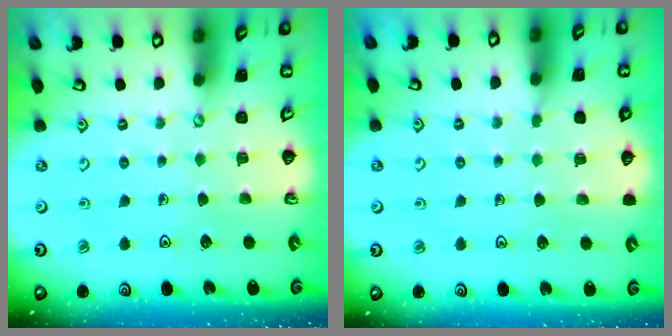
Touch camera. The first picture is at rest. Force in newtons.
{"total": 2.9, "press": 2.8, "slide": 0.5}